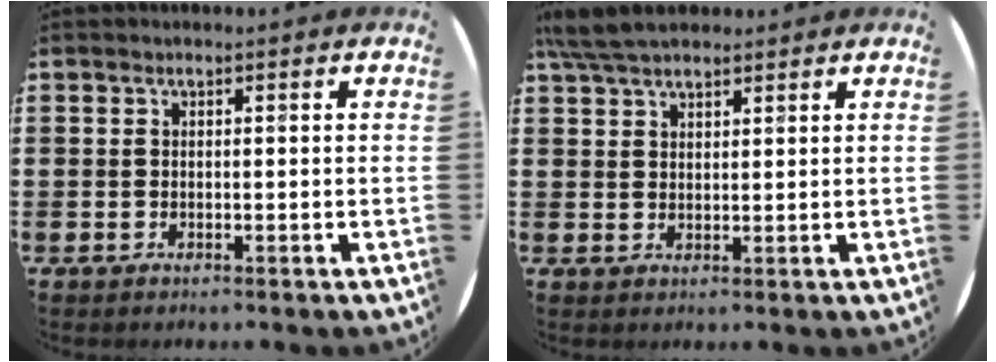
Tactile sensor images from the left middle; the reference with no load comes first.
{"total": 5.3, "force": [4.6, 1.5, 2.3], "torque": [-0.054, -0.001, 0.087]}